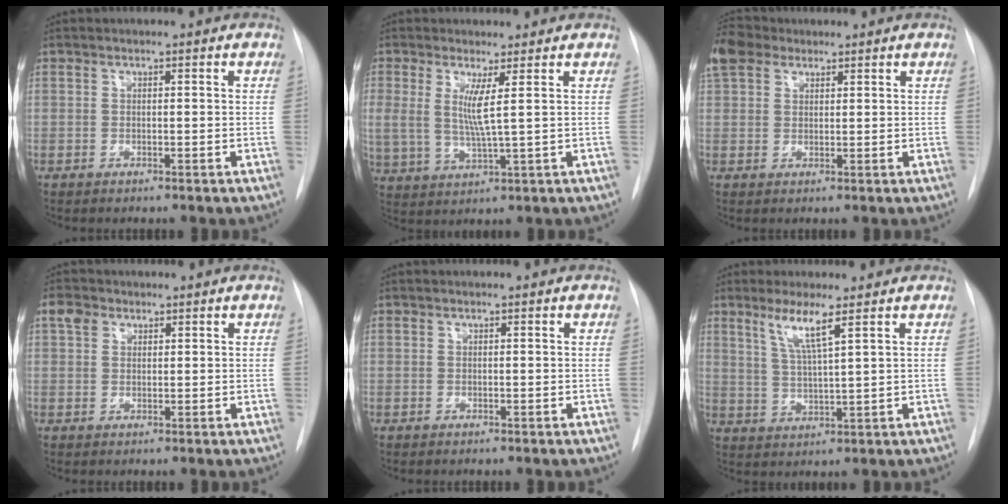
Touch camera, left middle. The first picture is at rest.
{"total": 5.3, "force": [1.6, 0.2, 5.1], "torque": [-0.116, -0.009, 0.037]}
{"total": 5.7, "force": [4.1, 3.3, 2.0], "torque": [-0.059, 0.027, 0.085]}
{"total": 2.8, "force": [1.5, 2.1, 1.0], "torque": [-0.023, 0.012, 0.026]}
{"total": 0.0}
{"total": 5.6, "force": [3.2, -0.6, 4.5], "torque": [-0.089, -0.011, 0.062]}